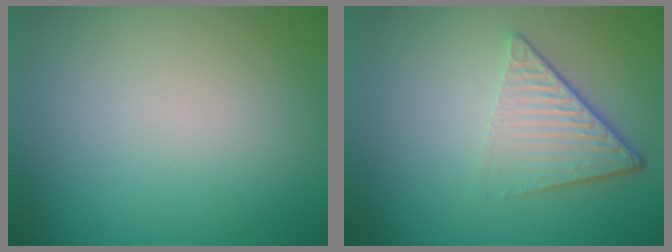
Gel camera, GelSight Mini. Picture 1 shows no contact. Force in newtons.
{"total": 4.6, "press": 2.9, "slide": 3.5}